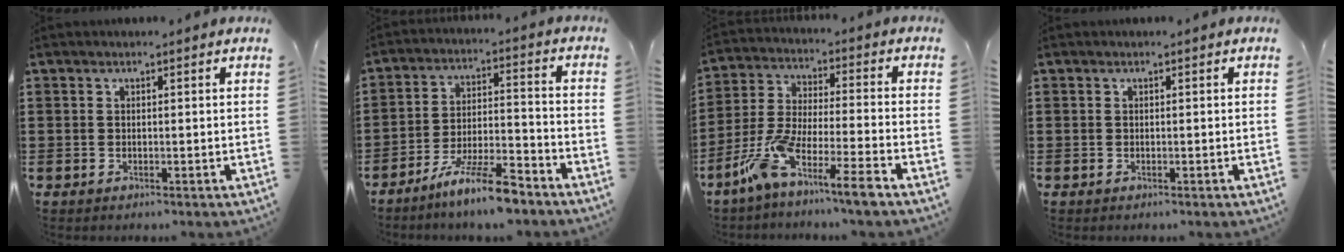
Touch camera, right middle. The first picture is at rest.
{"total": 9.3, "force": [-7.4, 0.8, 5.6], "torque": [-0.111, 0.002, -0.141]}
{"total": 9.3, "force": [-7.2, 0.1, 5.9], "torque": [-0.138, -0.012, -0.148]}
{"total": 0.0}